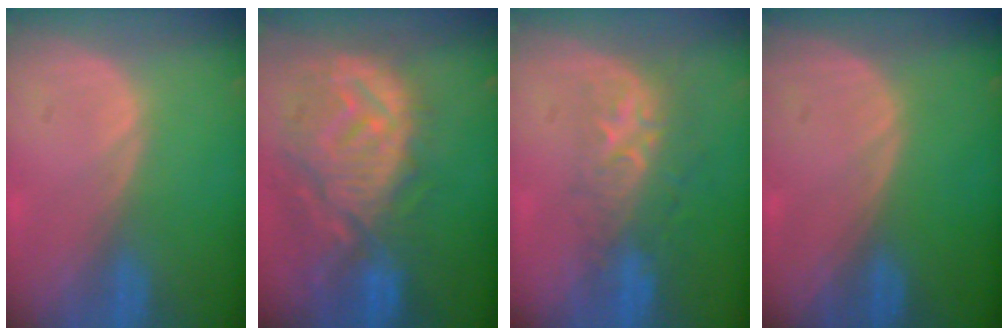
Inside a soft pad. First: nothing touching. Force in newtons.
{"total": 12.6, "press": 11.2, "slide": 5.9}
{"total": 8.9, "press": 7.2, "slide": 5.2}
{"total": 0.0}